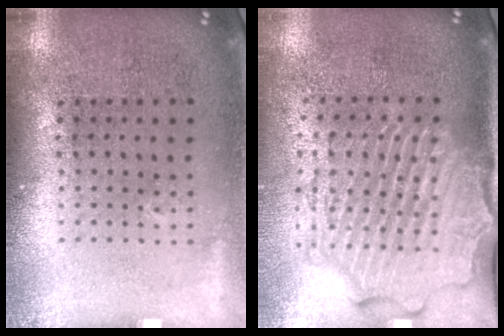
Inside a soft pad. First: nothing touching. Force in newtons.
{"total": 2.6, "press": 2.3, "slide": 1.3}